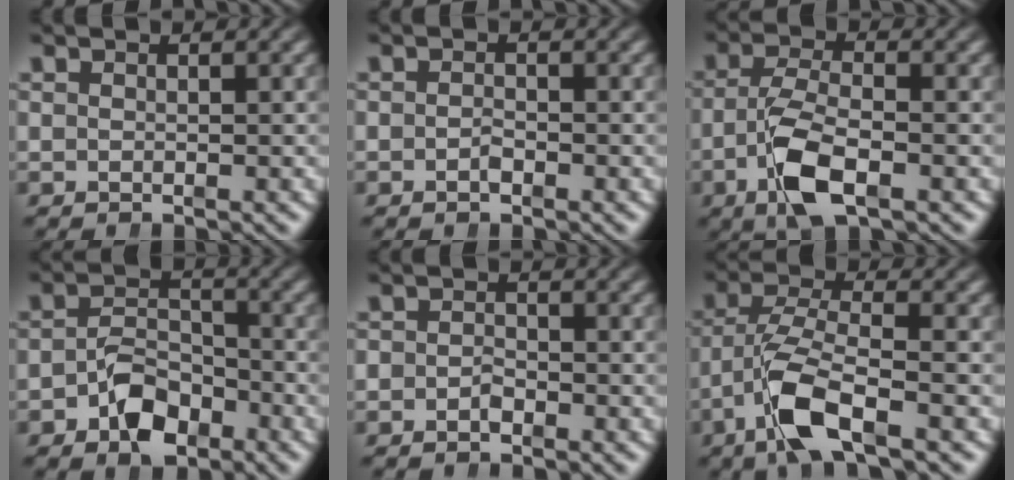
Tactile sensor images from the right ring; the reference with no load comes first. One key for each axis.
{"total": 1.1, "fx": -0.7, "fy": 0.6, "fz": 0.6, "tx": -0.012, "ty": -0.003, "tz": -0.012}
{"total": 5.6, "fx": -2.2, "fy": 2.2, "fz": 4.7, "tx": -0.091, "ty": -0.018, "tz": -0.031}
{"total": 4.6, "fx": -2.8, "fy": 2.8, "fz": 2.5, "tx": -0.031, "ty": -0.011, "tz": -0.045}
{"total": 1.9, "fx": -1.1, "fy": 1.4, "fz": 0.6, "tx": -0.015, "ty": -0.009, "tz": -0.019}
{"total": 5.4, "fx": -1.7, "fy": 2.1, "fz": 4.7, "tx": -0.110, "ty": -0.026, "tz": -0.018}